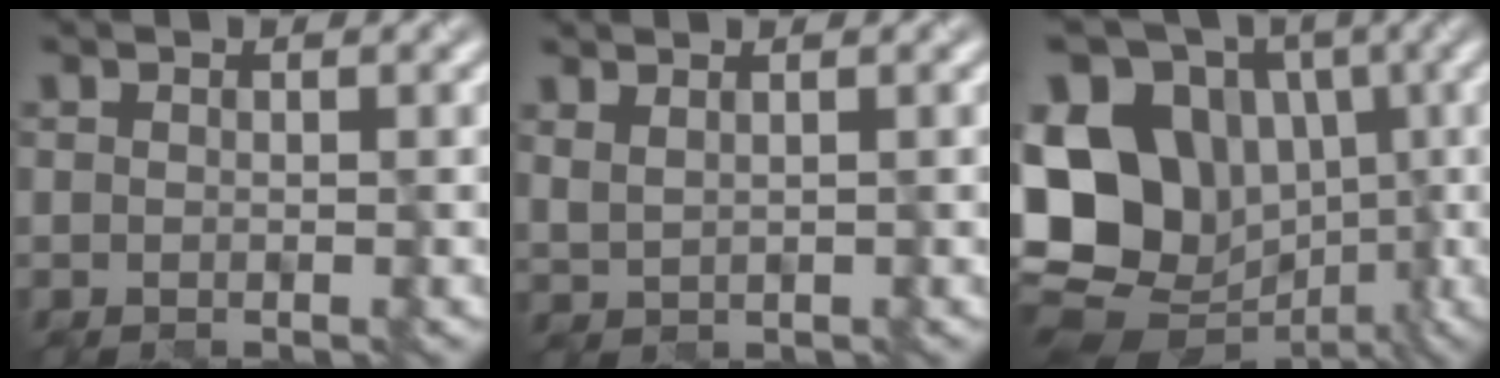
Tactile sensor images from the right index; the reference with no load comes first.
{"total": 1.2, "force": [0.8, 0.3, 0.8], "torque": [-0.023, 0.002, 0.020]}
{"total": 17.1, "force": [-2.4, 14.2, 9.2], "torque": [-0.174, 0.012, -0.063]}